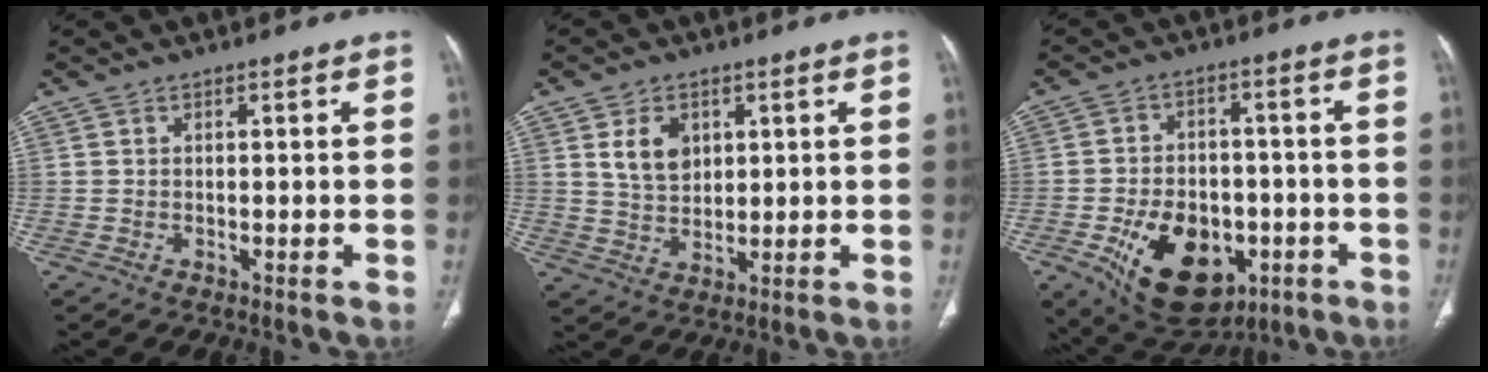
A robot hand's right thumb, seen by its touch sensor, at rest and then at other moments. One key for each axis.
{"total": 6.7, "fx": 2.5, "fy": 4.7, "fz": 4.1, "tx": -0.053, "ty": -0.016, "tz": 0.051}
{"total": 16.8, "fx": -6.2, "fy": 11.0, "fz": 11.1, "tx": -0.146, "ty": 0.016, "tz": -0.079}